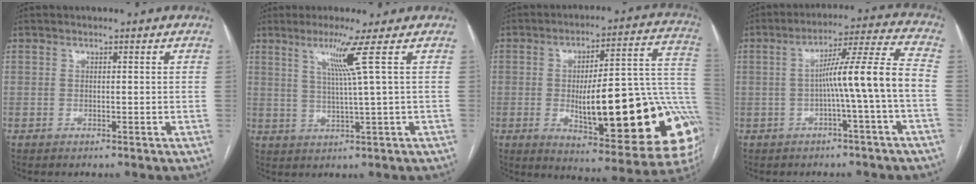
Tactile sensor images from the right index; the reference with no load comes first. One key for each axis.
{"total": 5.5, "fx": 2.4, "fy": -2.3, "fz": 4.4, "tx": -0.090, "ty": -0.012, "tz": 0.051}
{"total": 28.2, "fx": -5.8, "fy": 7.0, "fz": 26.7, "tx": -0.271, "ty": 0.018, "tz": -0.065}
{"total": 10.4, "fx": -1.7, "fy": -1.5, "fz": 10.2, "tx": -0.161, "ty": 0.025, "tz": -0.025}